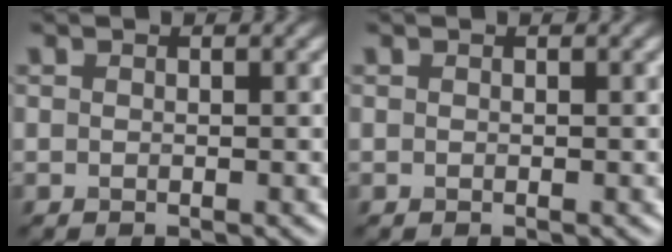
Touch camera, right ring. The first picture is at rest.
{"total": 0.0}